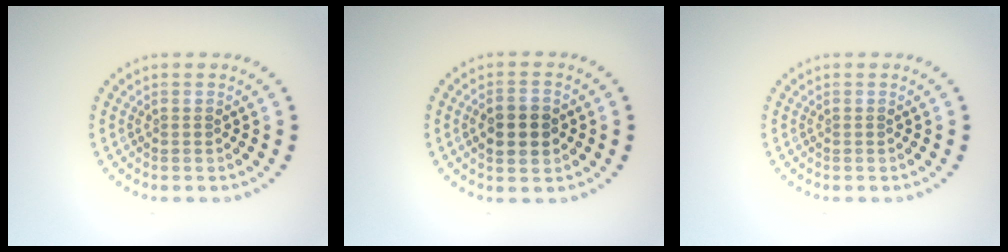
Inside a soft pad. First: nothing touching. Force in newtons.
{"total": 3.7, "press": 3.7, "slide": 0.2}
{"total": 0.0}